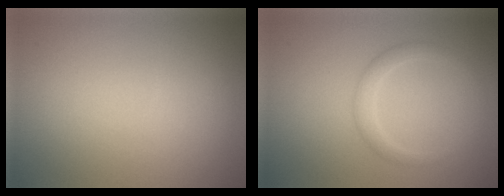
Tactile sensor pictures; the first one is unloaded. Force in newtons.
{"total": 1.7, "press": 1.7, "slide": 0.1}